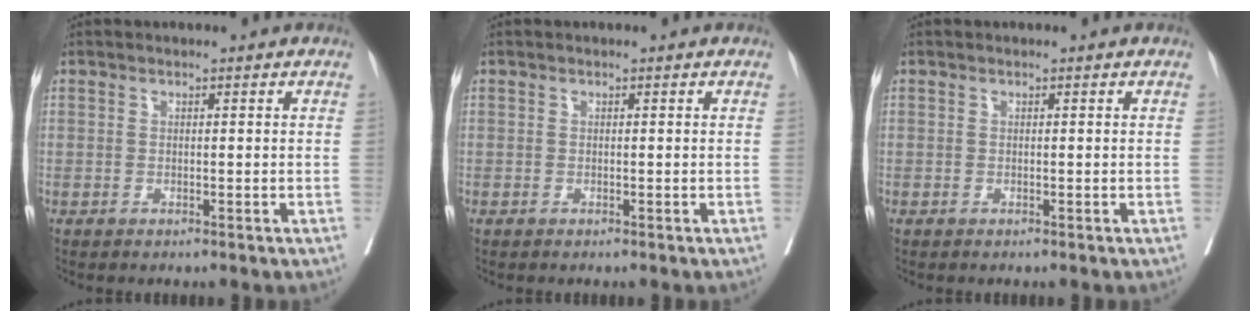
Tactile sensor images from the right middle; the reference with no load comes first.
{"total": 0.0}
{"total": 0.0}